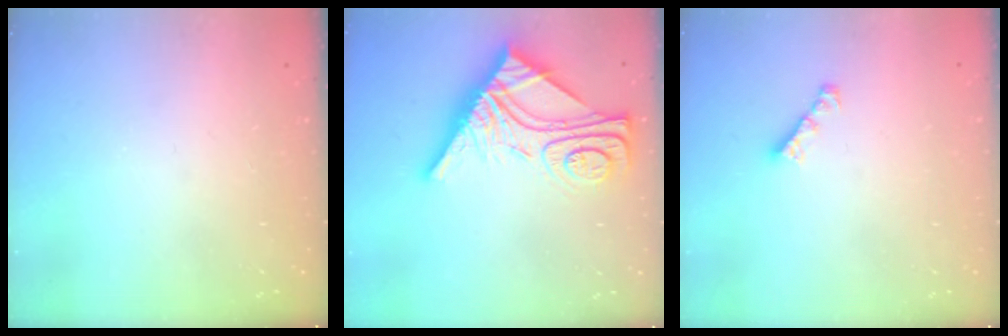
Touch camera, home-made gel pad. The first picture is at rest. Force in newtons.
{"total": 14.7, "press": 14.7, "slide": 1.3}
{"total": 2.4, "press": 2.4, "slide": 0.1}